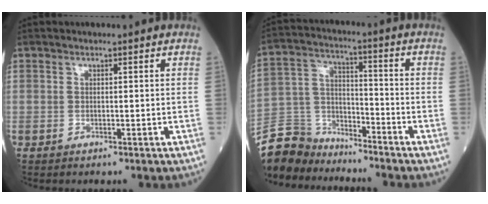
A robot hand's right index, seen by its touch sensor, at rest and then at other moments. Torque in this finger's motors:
{"motor_torque": [-0.08, -0.42, -0.36, -0.22]}